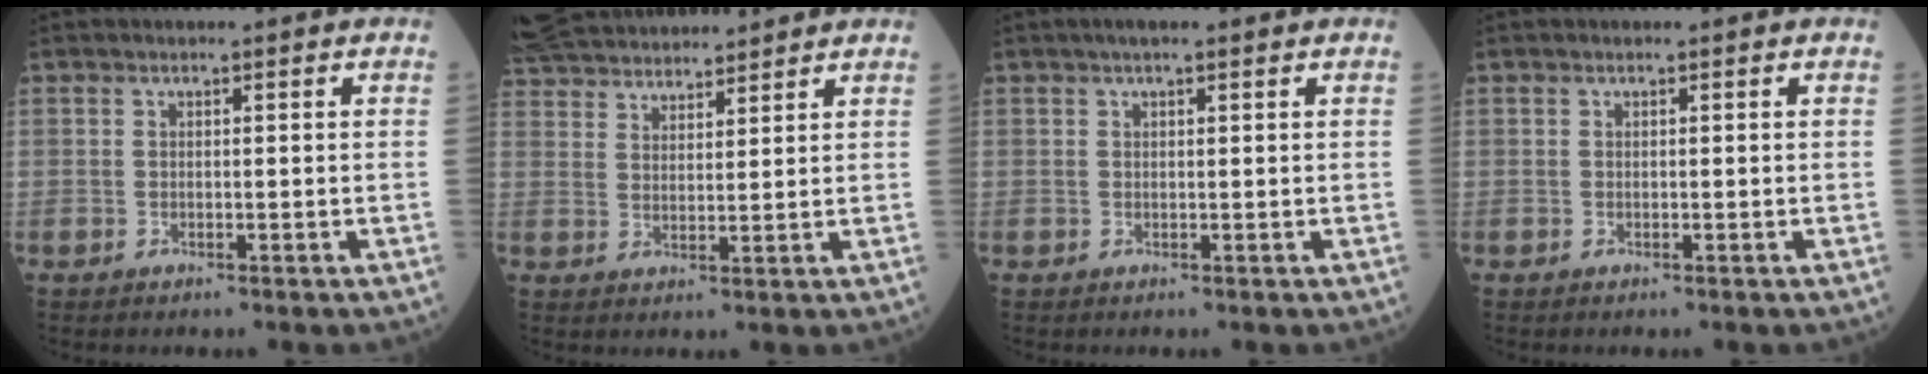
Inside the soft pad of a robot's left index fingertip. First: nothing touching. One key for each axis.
{"total": 14.0, "fx": 13.1, "fy": 2.8, "fz": 4.0, "tx": -0.091, "ty": 0.045, "tz": 0.224}
{"total": 3.0, "fx": 2.0, "fy": 0.4, "fz": 2.2, "tx": -0.035, "ty": 0.019, "tz": 0.029}
{"total": 0.0}